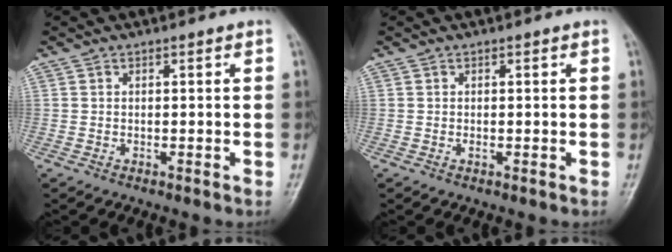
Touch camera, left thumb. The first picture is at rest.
{"total": 0.8, "force": [-0.1, 0.5, 0.6], "torque": [-0.008, 0.001, -0.004]}